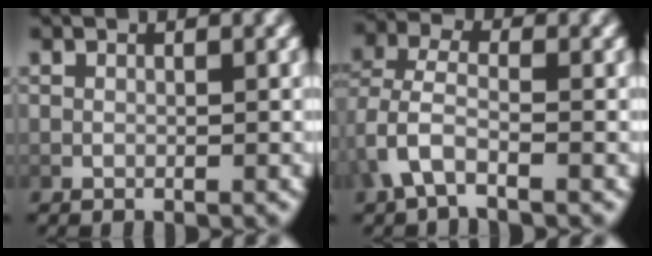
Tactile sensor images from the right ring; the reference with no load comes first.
{"total": 3.2, "force": [-0.1, 1.9, 2.6], "torque": [-0.065, -0.009, 0.004]}